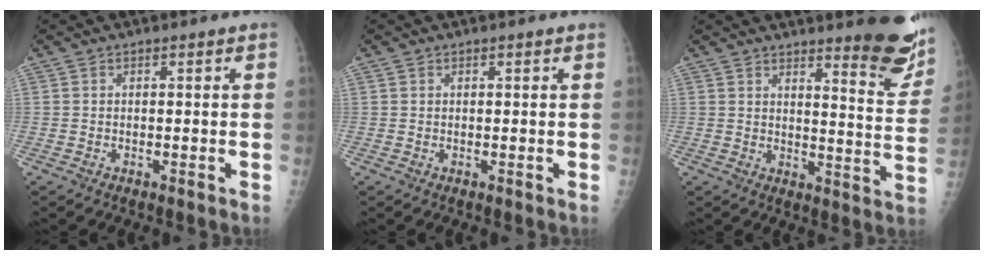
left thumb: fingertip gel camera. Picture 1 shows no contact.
{"total": 0.0}
{"total": 13.3, "force": [10.0, 2.8, 8.3], "torque": [-0.069, -0.082, 0.120]}